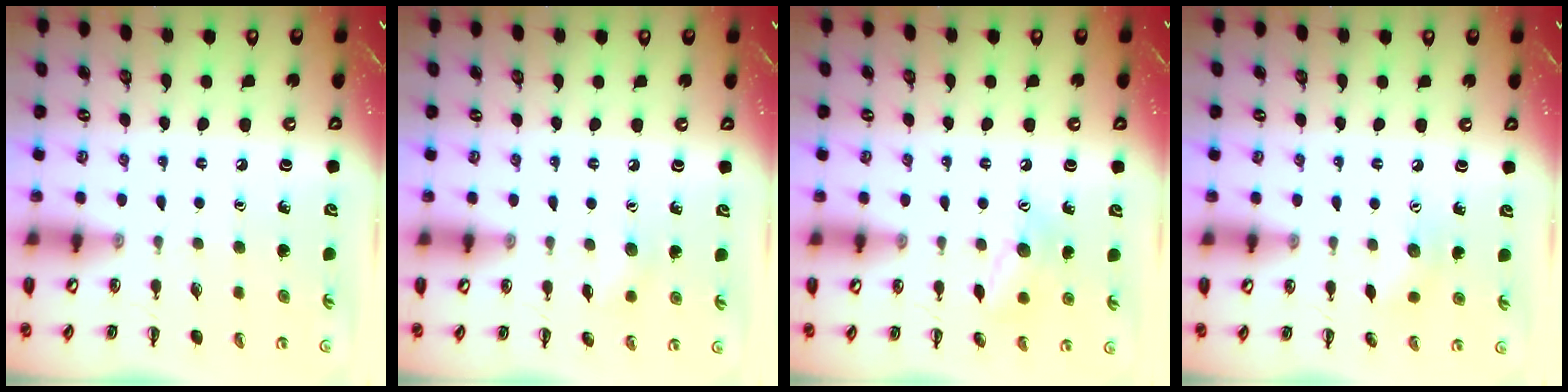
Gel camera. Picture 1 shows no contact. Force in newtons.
{"total": 5.2, "press": 5.0, "slide": 1.4}
{"total": 10.1, "press": 10.1, "slide": 0.6}
{"total": 5.8, "press": 5.7, "slide": 0.7}